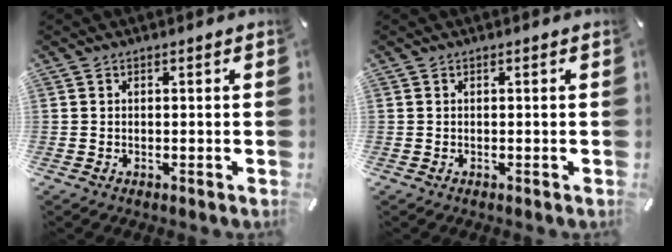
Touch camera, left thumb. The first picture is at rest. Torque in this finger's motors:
{"motor_torque": [0.05, -0.03, -0.01, -0.13, 0.00]}